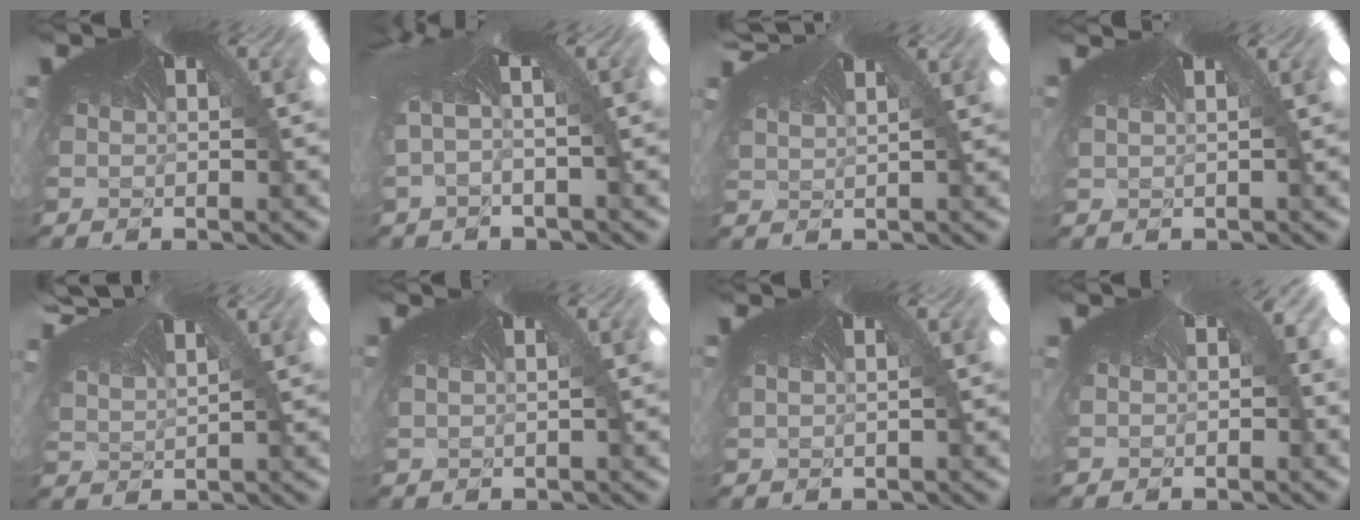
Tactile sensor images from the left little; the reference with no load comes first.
{"total": 3.3, "force": [-2.6, -1.2, 1.8], "torque": [-0.045, 0.008, -0.021]}
{"total": 1.1, "force": [0.9, 0.4, 0.6], "torque": [-0.052, 0.011, 0.018]}
{"total": 1.1, "force": [0.1, -0.5, -0.9], "torque": [0.002, 0.009, -0.008]}
{"total": 1.3, "force": [1.0, 0.2, 0.9], "torque": [-0.062, 0.011, 0.024]}
{"total": 0.0}
{"total": 0.0}
{"total": 1.3, "force": [-0.4, 1.0, 0.7], "torque": [-0.018, 0.004, -0.008]}